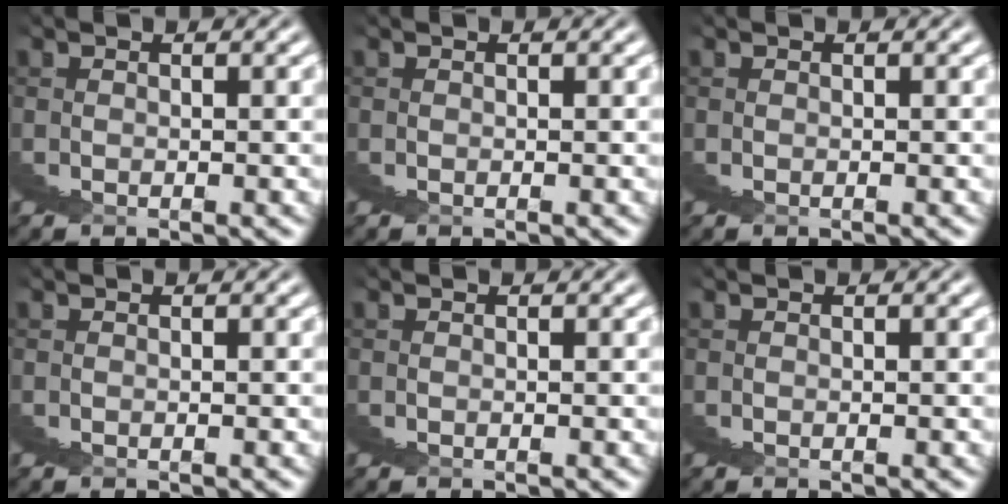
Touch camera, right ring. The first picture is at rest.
{"total": 0.0}
{"total": 0.0}
{"total": 0.0}
{"total": 0.0}
{"total": 0.0}